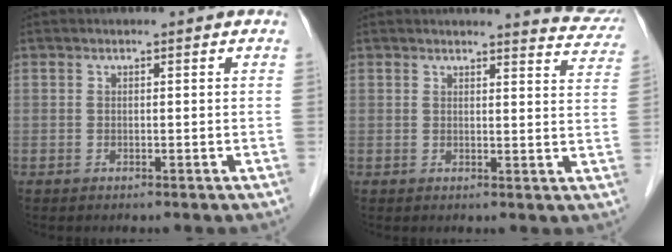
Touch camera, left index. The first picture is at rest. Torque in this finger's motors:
{"motor_torque": [0.14, -0.47, 0.03, 0.00]}